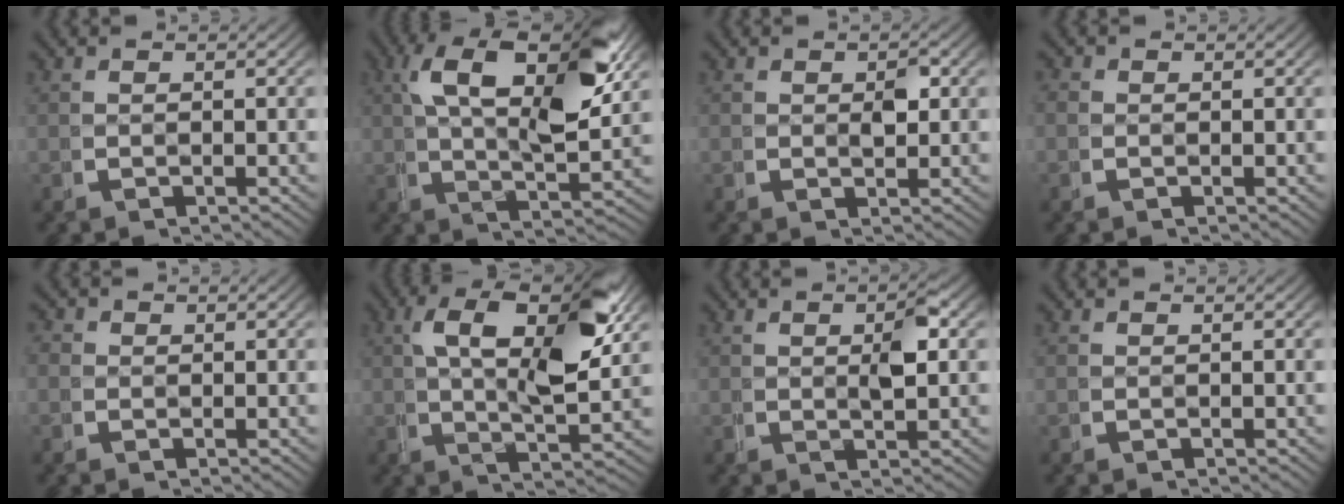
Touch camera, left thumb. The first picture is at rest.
{"total": 11.8, "force": [3.4, 4.8, 10.3], "torque": [-0.175, -0.004, 0.056]}
{"total": 1.7, "force": [0.5, 1.1, 1.3], "torque": [-0.026, -0.010, 0.012]}
{"total": 0.8, "force": [-0.1, 0.8, 0.1], "torque": [-0.004, -0.006, -0.006]}
{"total": 1.2, "force": [0.0, 1.1, 0.2], "torque": [-0.004, -0.005, -0.006]}
{"total": 10.7, "force": [2.8, 4.0, 9.5], "torque": [-0.159, -0.002, 0.045]}
{"total": 2.7, "force": [0.6, 0.5, 2.5], "torque": [-0.047, -0.001, 0.014]}
{"total": 0.0}